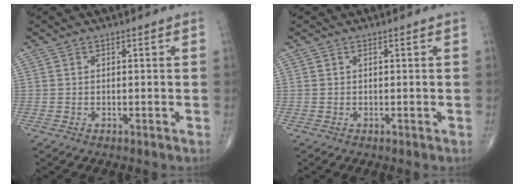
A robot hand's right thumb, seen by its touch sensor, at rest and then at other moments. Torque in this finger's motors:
{"motor_torque": [-0.19, 0.19, 0.00, -0.01, 0.00]}